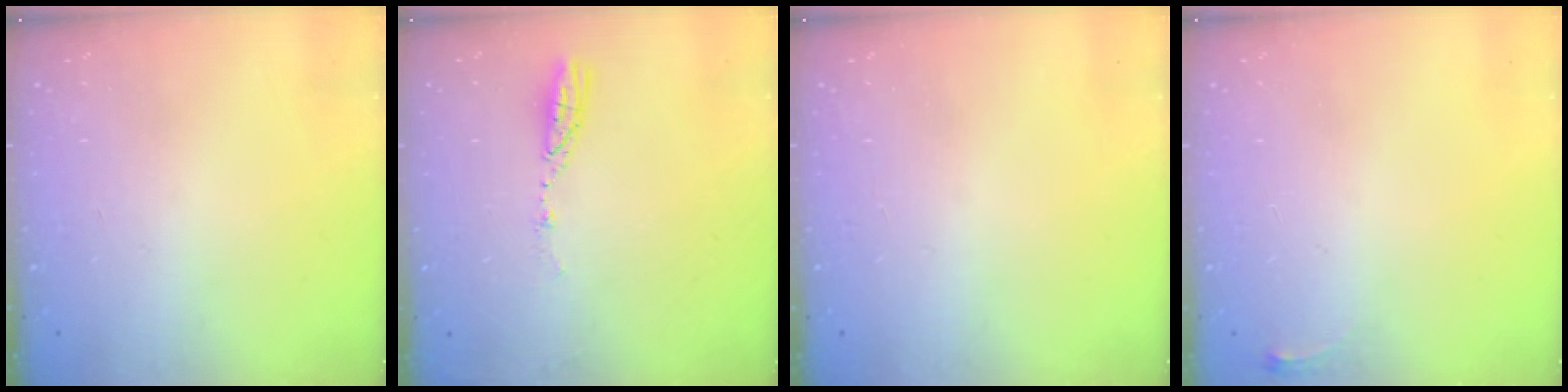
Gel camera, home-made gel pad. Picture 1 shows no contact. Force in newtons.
{"total": 3.8, "press": 3.8, "slide": 0.3}
{"total": 0.0}
{"total": 2.8, "press": 2.8, "slide": 0.4}